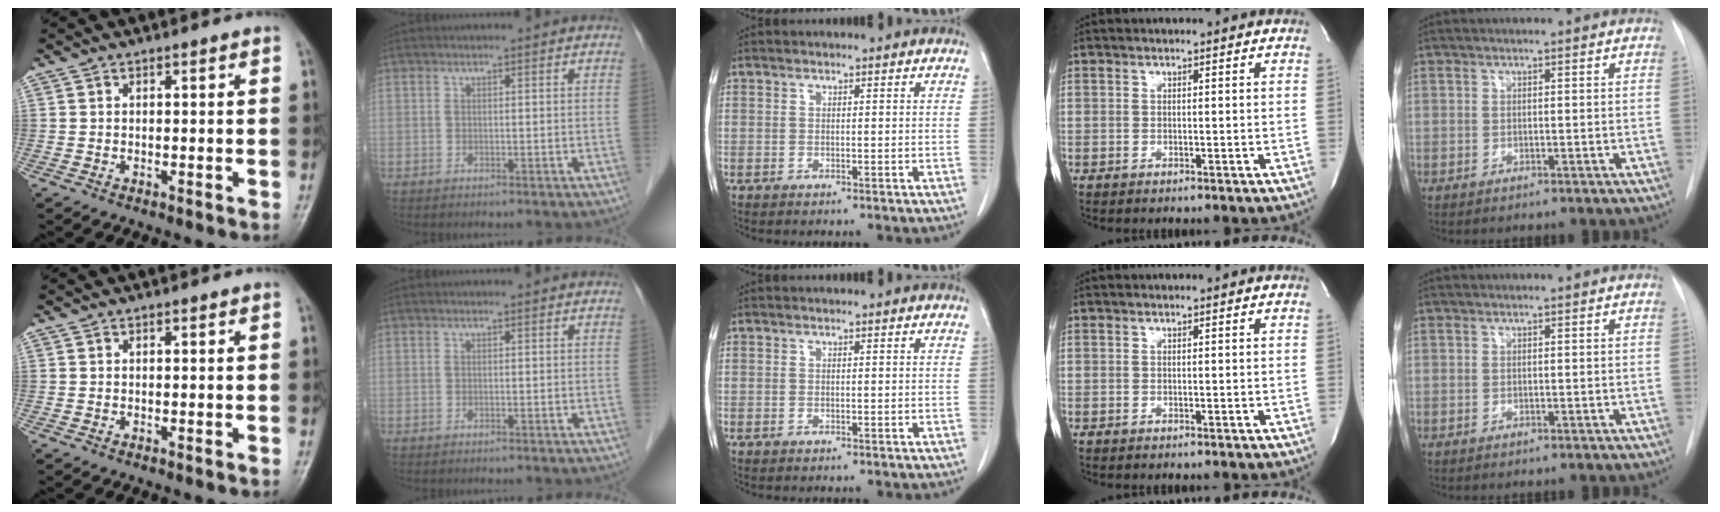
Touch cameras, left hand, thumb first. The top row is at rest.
{}